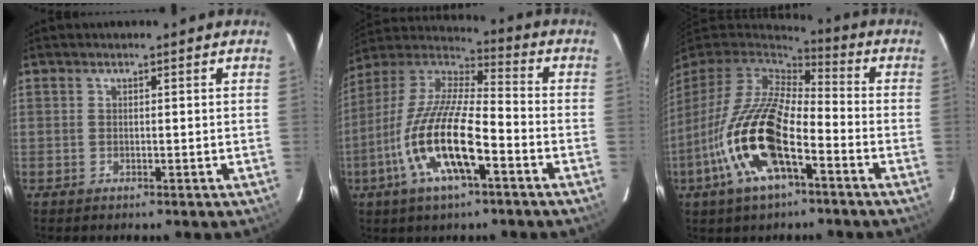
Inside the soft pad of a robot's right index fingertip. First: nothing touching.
{"total": 17.9, "force": [-7.0, 4.9, 15.7], "torque": [-0.316, -0.017, -0.141]}
{"total": 19.0, "force": [-7.4, 7.3, 15.9], "torque": [-0.326, -0.027, -0.148]}